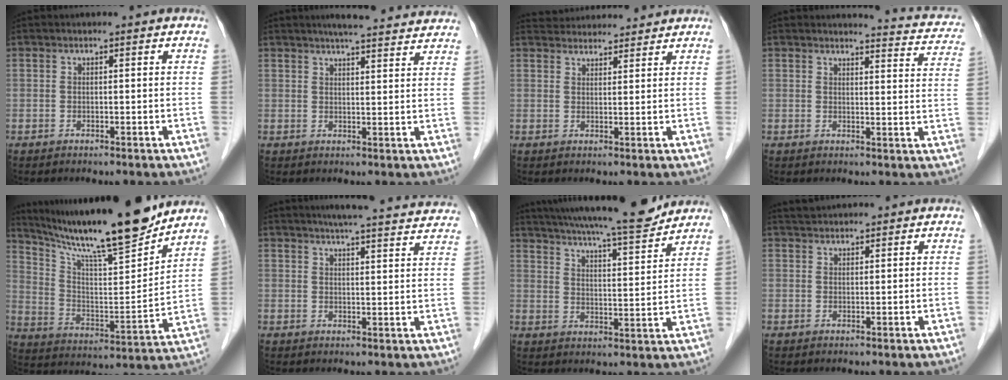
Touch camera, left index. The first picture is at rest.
{"total": 13.5, "force": [12.3, 1.3, 5.3], "torque": [-0.064, 0.014, 0.142]}
{"total": 8.4, "force": [8.1, 1.5, 1.4], "torque": [-0.021, 0.032, 0.115]}
{"total": 9.2, "force": [8.9, 1.2, 1.8], "torque": [-0.006, -0.037, 0.074]}
{"total": 20.4, "force": [17.4, 0.6, 10.7], "torque": [-0.185, -0.013, 0.287]}
{"total": 18.4, "force": [17.1, 1.0, 6.7], "torque": [-0.088, -0.006, 0.204]}
{"total": 17.4, "force": [15.6, 1.2, 7.7], "torque": [-0.127, 0.001, 0.228]}
{"total": 2.5, "force": [2.4, 0.4, 0.3], "torque": [-0.009, 0.022, 0.046]}